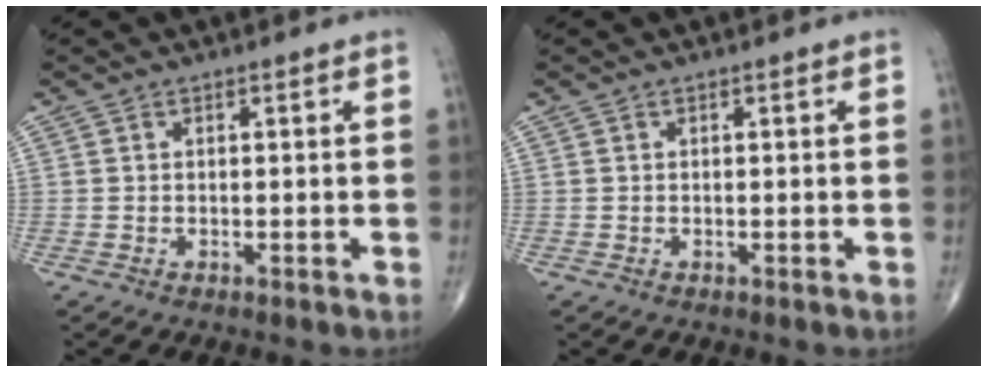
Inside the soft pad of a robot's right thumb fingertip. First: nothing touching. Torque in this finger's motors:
{"motor_torque": [-0.12, 0.08, -0.03, 0.02, 0.00]}